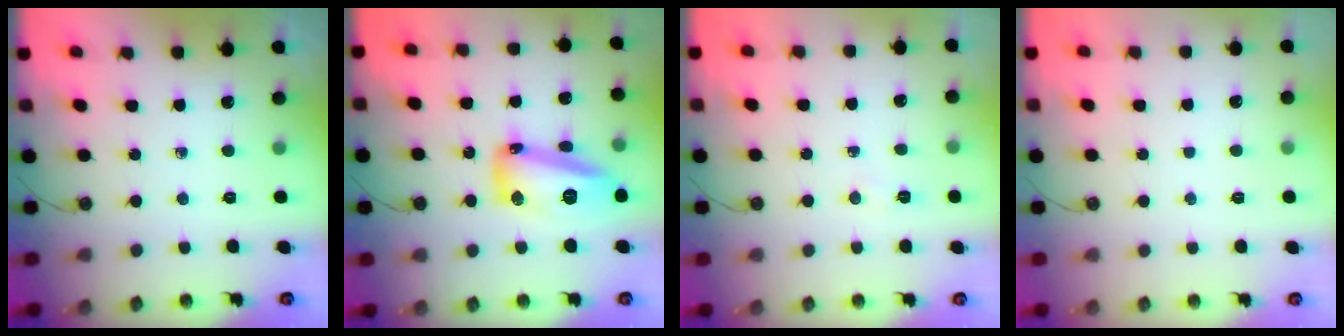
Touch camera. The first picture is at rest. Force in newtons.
{"total": 23.5, "press": 20.6, "slide": 11.3}
{"total": 4.0, "press": 4.0, "slide": 0.7}
{"total": 0.9, "press": 0.9, "slide": 0.0}